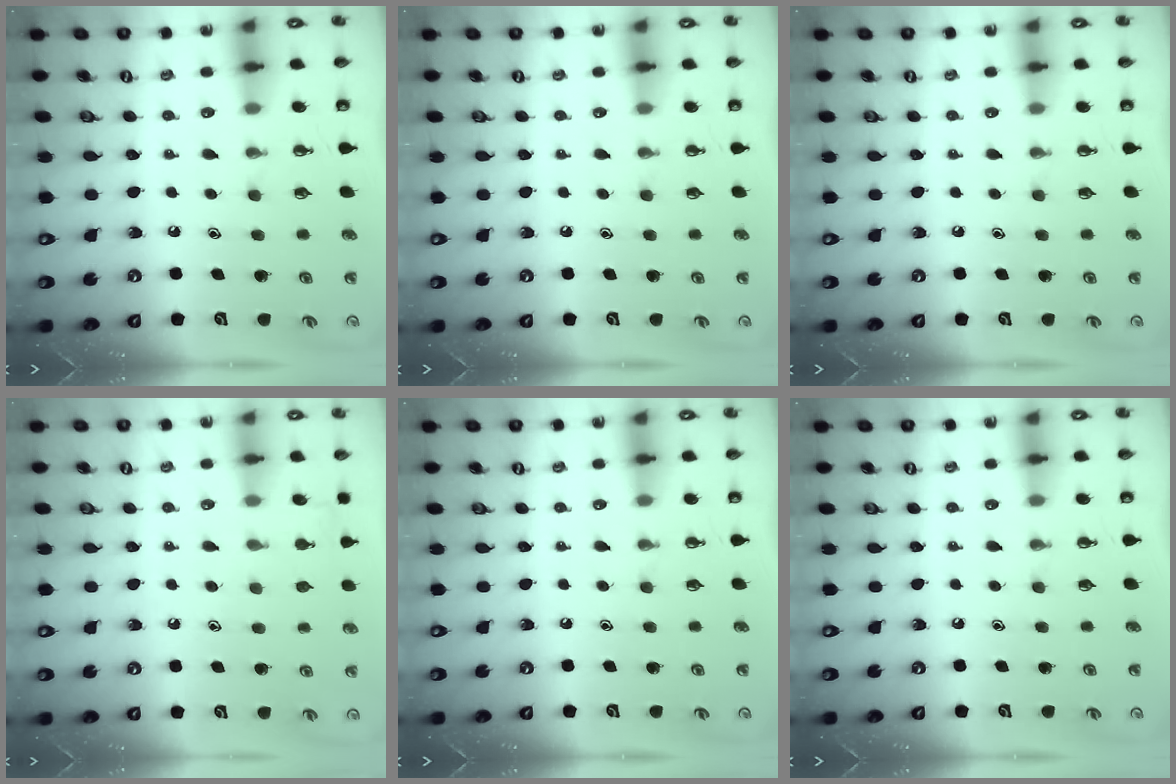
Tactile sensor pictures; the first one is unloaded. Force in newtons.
{"total": 0.0}
{"total": 0.0}
{"total": 4.5, "press": 4.5, "slide": 0.5}
{"total": 0.0}
{"total": 0.0}